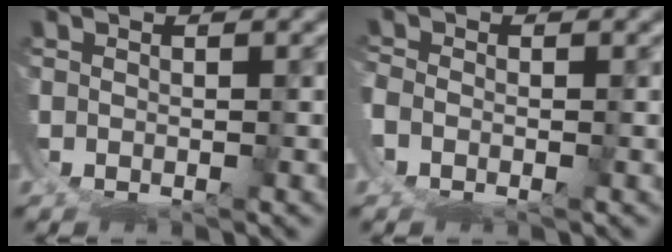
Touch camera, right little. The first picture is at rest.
{"total": 2.2, "force": [-1.4, 1.6, 0.6], "torque": [-0.026, -0.018, -0.018]}